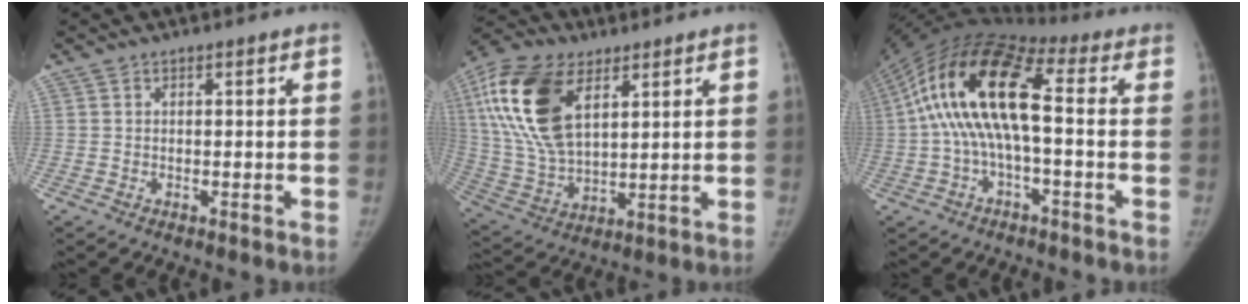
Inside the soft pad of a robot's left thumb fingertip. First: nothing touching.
{"total": 20.4, "force": [7.7, 11.2, 15.2], "torque": [-0.300, -0.017, 0.146]}
{"total": 18.0, "force": [0.3, 7.6, 16.3], "torque": [-0.324, 0.051, -0.006]}